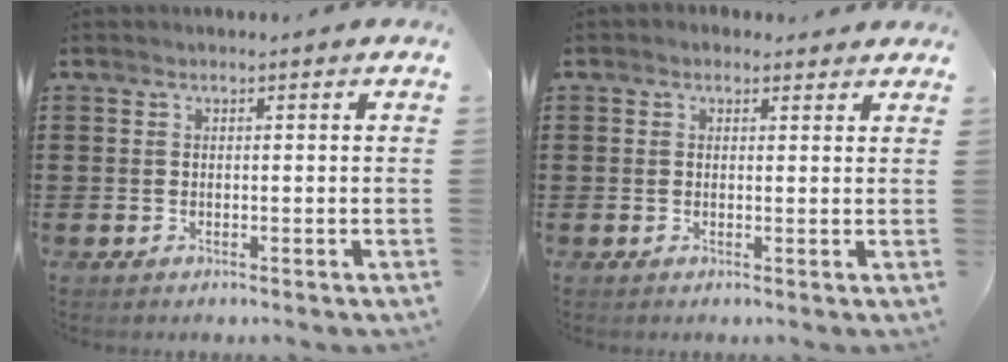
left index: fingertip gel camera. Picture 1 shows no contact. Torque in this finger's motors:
{"motor_torque": [2.14, 0.00, 0.48, 0.03]}